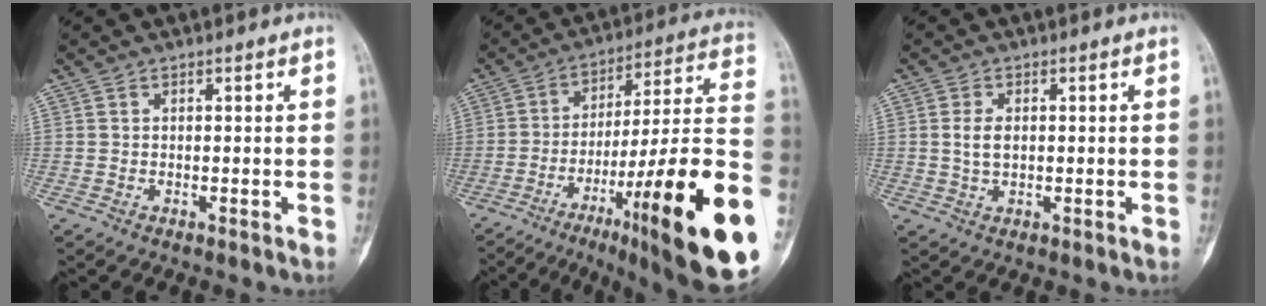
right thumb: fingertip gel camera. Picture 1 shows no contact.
{"total": 31.1, "force": [-11.5, 4.6, 28.5], "torque": [-0.352, 0.048, -0.171]}
{"total": 3.3, "force": [0.3, 2.1, 2.5], "torque": [-0.051, 0.002, 0.006]}